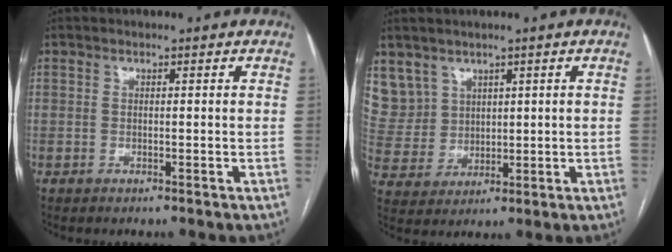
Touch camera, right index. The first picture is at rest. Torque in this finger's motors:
{"motor_torque": [-0.22, 0.34, 0.02, 0.00]}